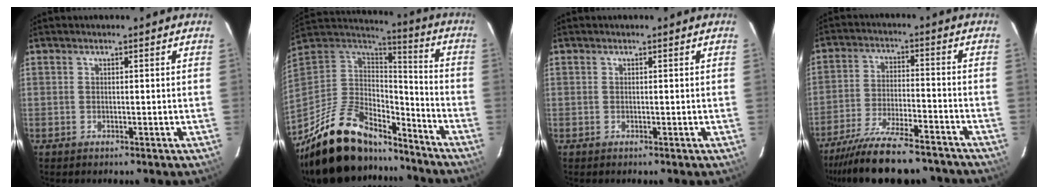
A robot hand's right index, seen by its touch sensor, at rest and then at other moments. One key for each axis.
{"total": 26.7, "fx": -19.8, "fy": 11.1, "fz": 14.0, "tx": -0.284, "ty": -0.002, "tz": -0.318}
{"total": 0.0}
{"total": 20.0, "fx": -17.3, "fy": 4.4, "fz": 8.9, "tx": -0.177, "ty": -0.031, "tz": -0.261}